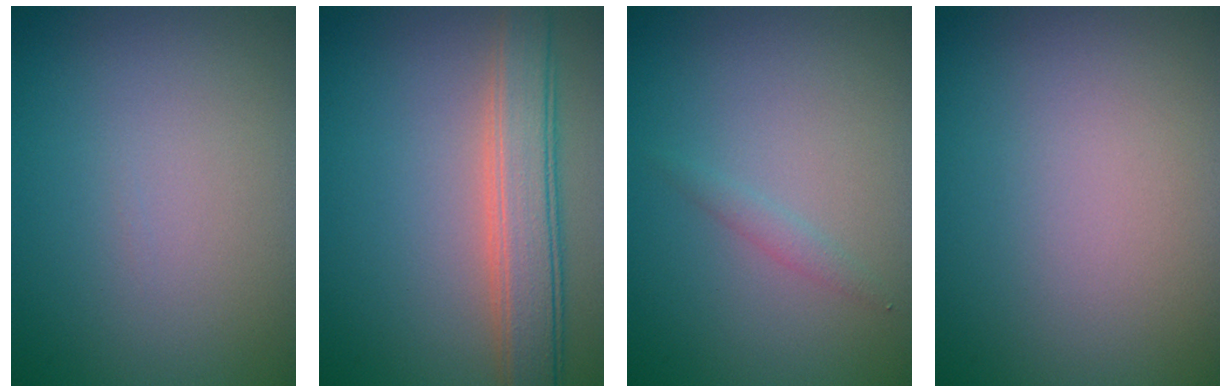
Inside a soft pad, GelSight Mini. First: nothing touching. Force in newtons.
{"total": 5.0, "press": 5.0, "slide": 0.5}
{"total": 0.8, "press": 0.8, "slide": 0.1}
{"total": 0.0}